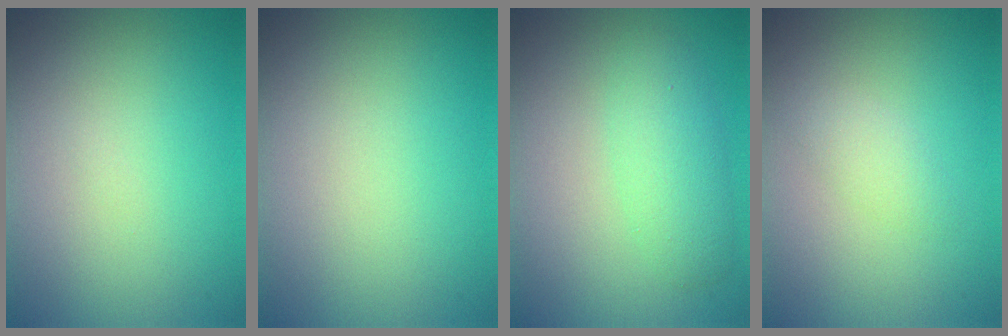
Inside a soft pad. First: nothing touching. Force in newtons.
{"total": 0.0}
{"total": 3.0, "press": 3.0, "slide": 0.1}
{"total": 1.4, "press": 1.4, "slide": 0.1}